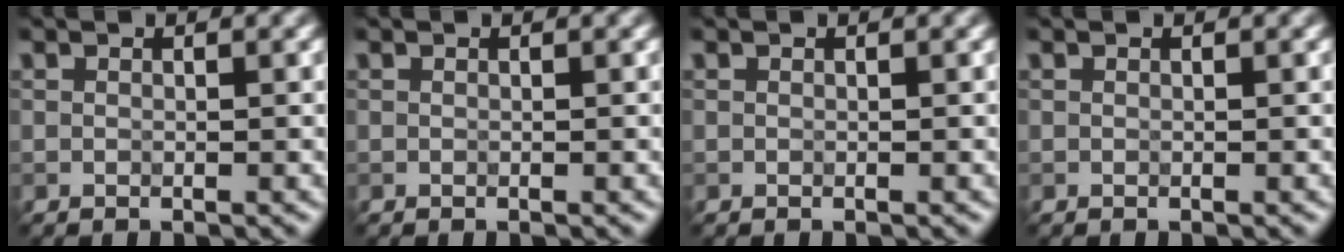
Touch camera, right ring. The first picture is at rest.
{"total": 0.0}
{"total": 0.0}
{"total": 0.0}